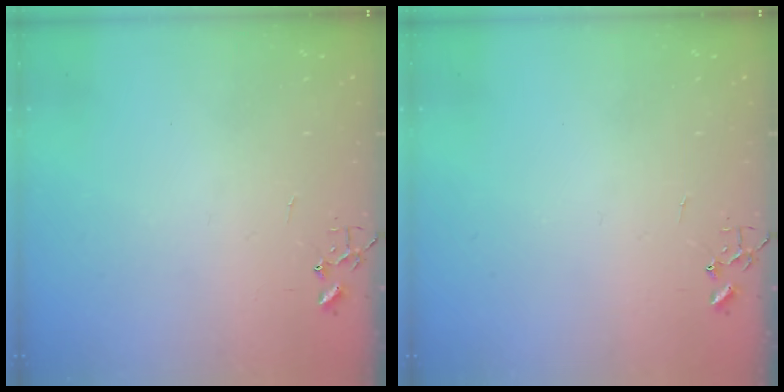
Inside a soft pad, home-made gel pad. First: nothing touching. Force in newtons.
{"total": 0.0}